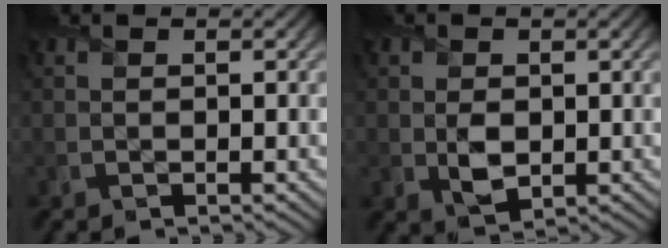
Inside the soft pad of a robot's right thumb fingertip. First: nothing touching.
{"total": 3.3, "force": [0.0, 2.5, 2.1], "torque": [-0.049, -0.008, 0.002]}